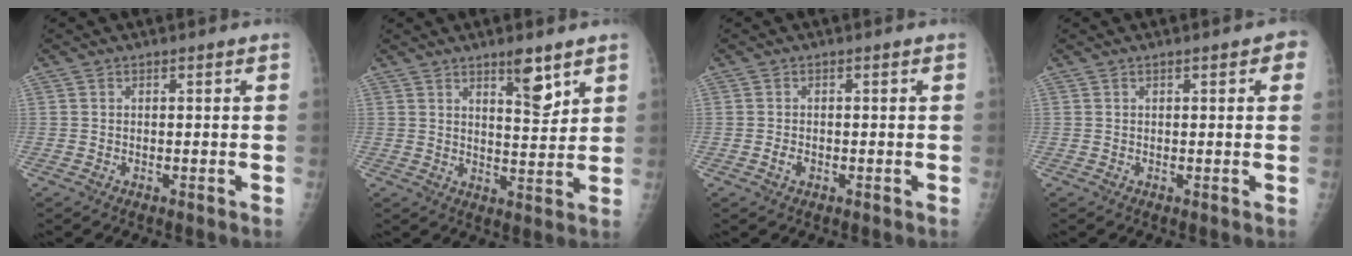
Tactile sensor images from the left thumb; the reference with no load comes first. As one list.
[{"total": 6.5, "force": [4.3, 1.8, 4.6], "torque": [-0.058, -0.034, 0.066]}, {"total": 1.2, "force": [-0.3, 0.8, 0.9], "torque": [-0.016, 0.000, -0.004]}, {"total": 2.7, "force": [1.3, 1.0, 2.1], "torque": [-0.014, 0.001, 0.012]}]